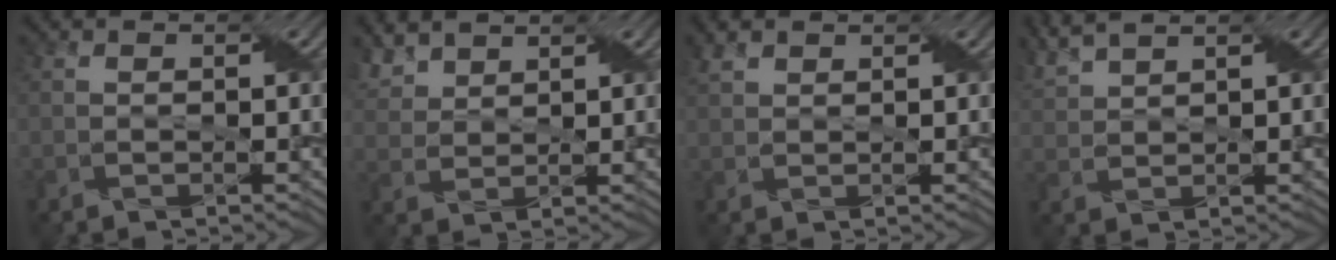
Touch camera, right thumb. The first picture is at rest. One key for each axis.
{"total": 4.7, "fx": 3.5, "fy": 2.3, "fz": 2.1, "tx": -0.064, "ty": 0.013, "tz": 0.074}
{"total": 2.3, "fx": 1.7, "fy": 1.3, "fz": 1.0, "tx": -0.029, "ty": 0.010, "tz": 0.036}
{"total": 3.9, "fx": 3.5, "fy": 0.5, "fz": 1.8, "tx": -0.057, "ty": 0.016, "tz": 0.077}